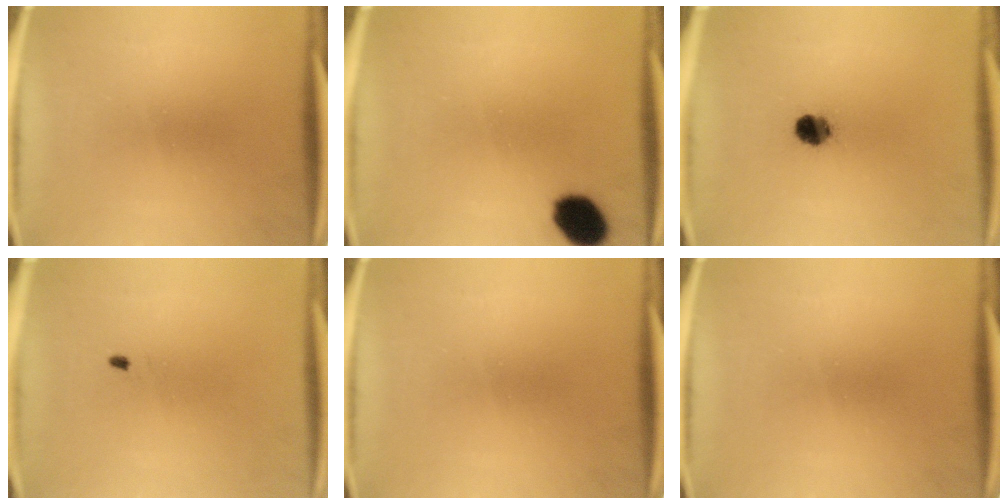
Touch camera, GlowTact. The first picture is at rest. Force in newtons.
{"total": 8.5}
{"total": 4.9}
{"total": 0.5}
{"total": 0.0}
{"total": 0.0}